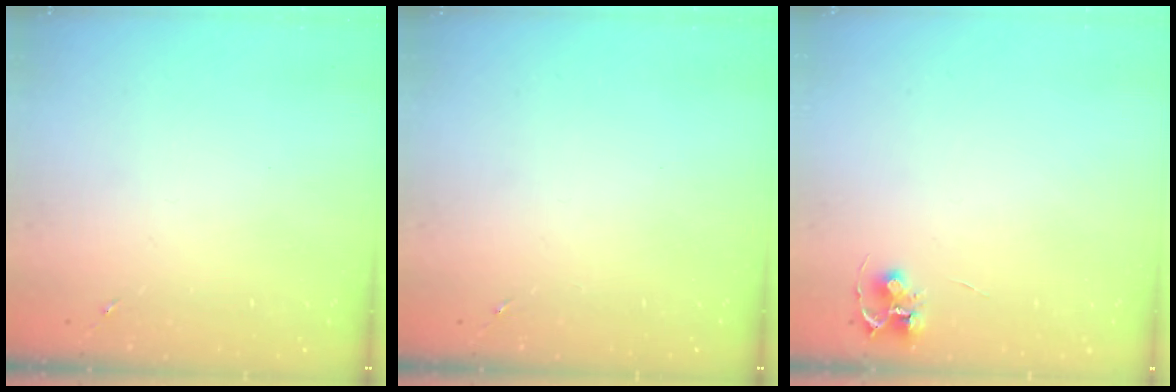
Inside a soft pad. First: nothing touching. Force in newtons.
{"total": 0.0}
{"total": 4.7, "press": 4.7, "slide": 0.4}